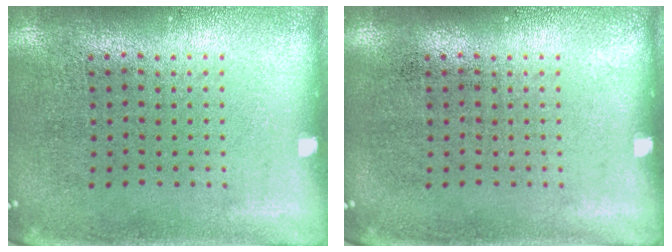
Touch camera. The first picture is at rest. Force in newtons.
{"total": 0.0}